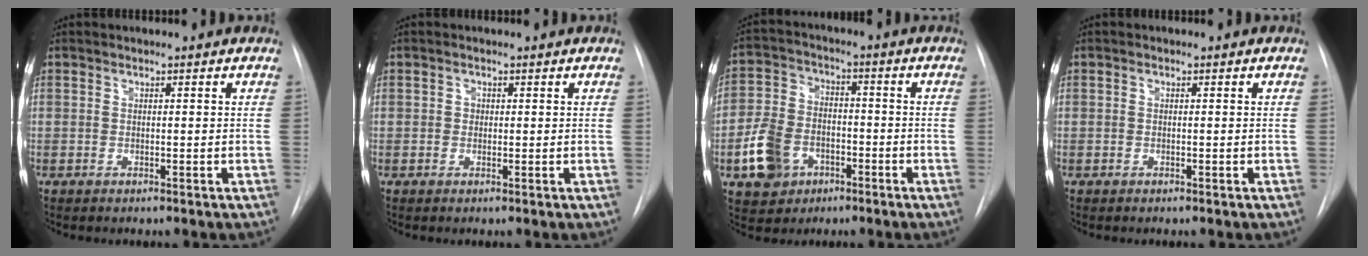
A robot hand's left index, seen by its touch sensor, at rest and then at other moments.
{"total": 0.9, "force": [0.1, 0.8, 0.3], "torque": [0.000, 0.001, 0.000]}
{"total": 10.1, "force": [-4.2, 7.6, 5.1], "torque": [-0.124, 0.014, -0.069]}
{"total": 0.0}